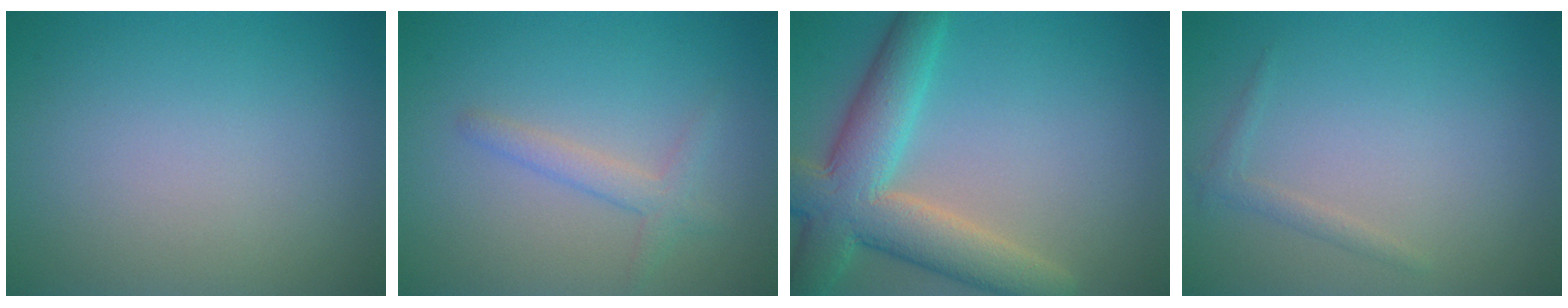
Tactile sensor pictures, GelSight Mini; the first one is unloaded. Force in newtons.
{"total": 1.9, "press": 1.9, "slide": 0.1}
{"total": 8.0, "press": 8.0, "slide": 0.3}
{"total": 1.0, "press": 1.0, "slide": 0.0}